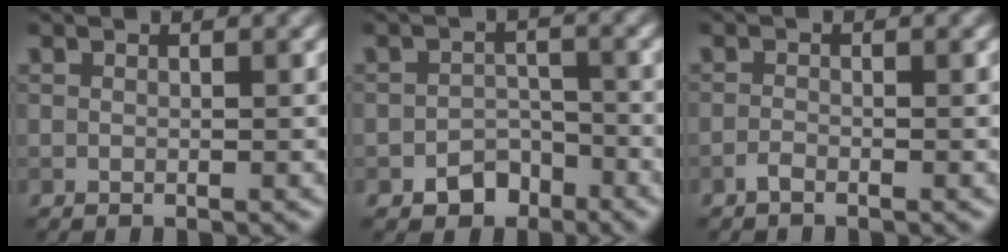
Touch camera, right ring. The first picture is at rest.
{"total": 2.9, "force": [-1.9, 1.9, 1.0], "torque": [-0.006, 0.004, -0.032]}
{"total": 0.9, "force": [-0.8, 0.1, 0.4], "torque": [-0.009, 0.000, -0.017]}